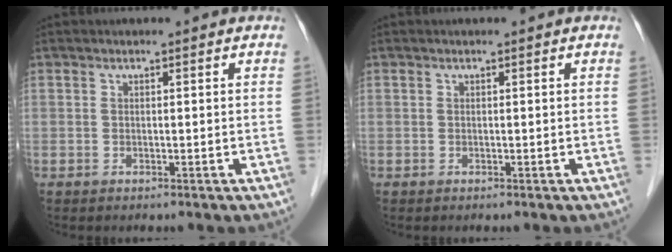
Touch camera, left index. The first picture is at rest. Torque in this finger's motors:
{"motor_torque": [0.00, 0.00, 0.00, 0.00]}